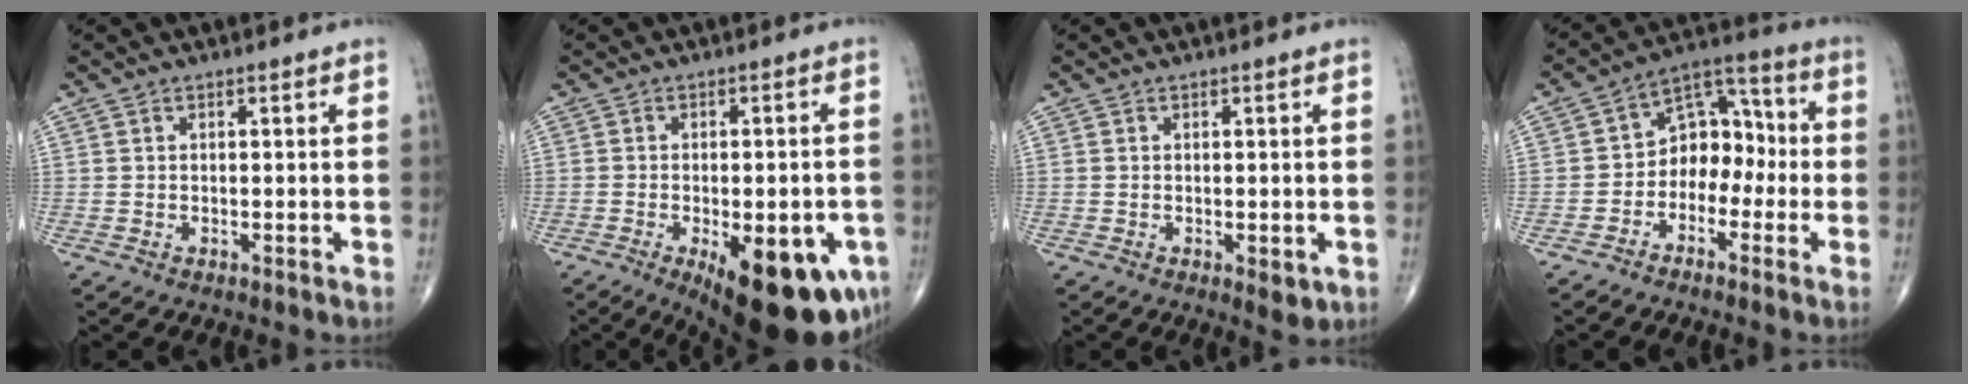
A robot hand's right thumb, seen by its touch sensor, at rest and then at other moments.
{"total": 19.3, "force": [-7.7, 7.6, 15.9], "torque": [-0.164, -0.002, -0.091]}
{"total": 2.6, "force": [-0.7, 1.1, 2.3], "torque": [-0.025, -0.006, -0.005]}
{"total": 9.8, "force": [-2.2, 7.1, 6.3], "torque": [-0.058, 0.049, -0.054]}